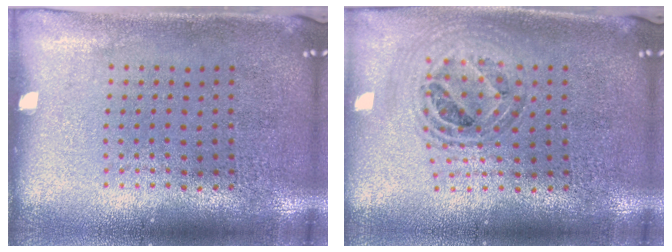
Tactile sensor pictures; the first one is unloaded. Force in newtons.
{"total": 1.0, "press": 1.0, "slide": 0.1}